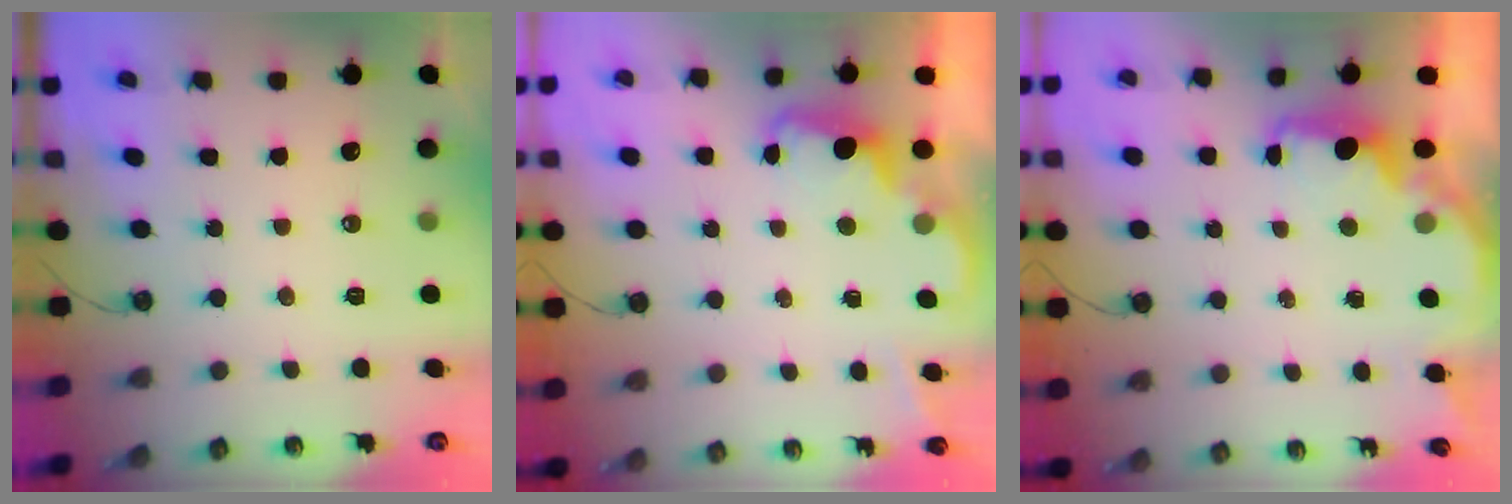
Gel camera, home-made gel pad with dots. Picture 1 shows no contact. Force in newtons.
{"total": 2.4, "press": 2.3, "slide": 0.5}
{"total": 1.9, "press": 1.9, "slide": 0.5}